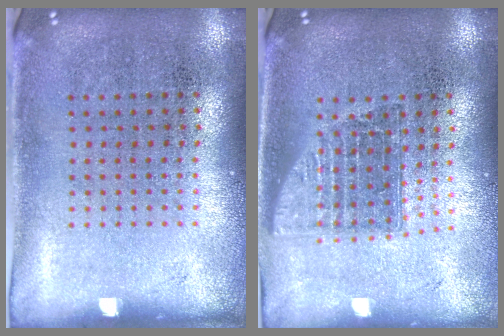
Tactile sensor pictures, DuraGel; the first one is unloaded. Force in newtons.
{"total": 1.5, "press": 1.2, "slide": 0.9}